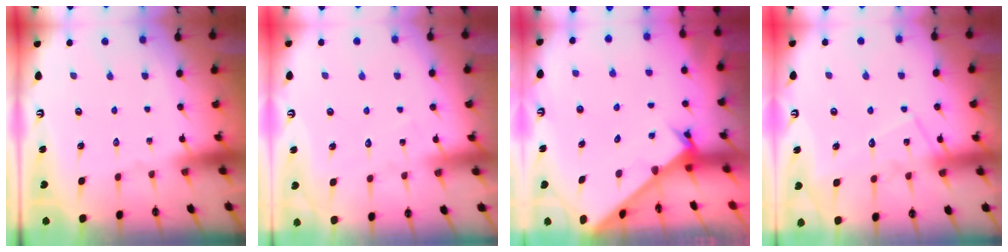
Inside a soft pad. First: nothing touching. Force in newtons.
{"total": 5.3, "press": 5.2, "slide": 0.5}
{"total": 2.6, "press": 2.6, "slide": 0.3}
{"total": 11.6, "press": 11.5, "slide": 0.8}